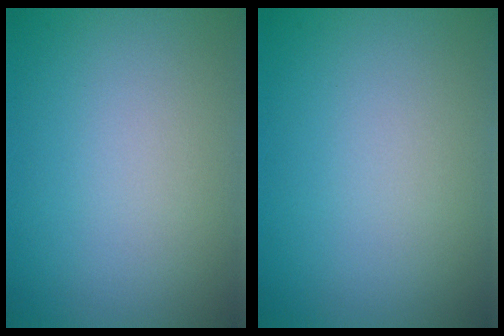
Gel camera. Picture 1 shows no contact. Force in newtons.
{"total": 0.0}